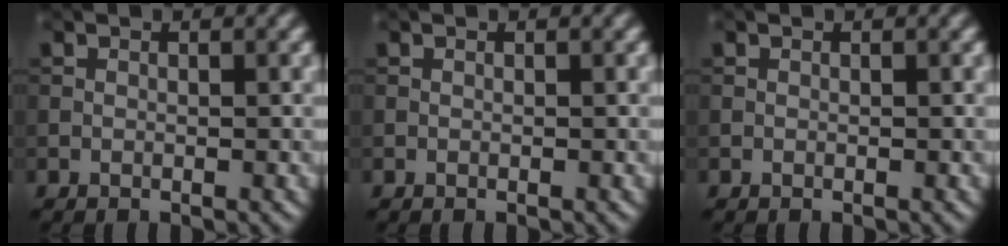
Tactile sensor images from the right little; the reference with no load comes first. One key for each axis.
{"total": 0.0}
{"total": 0.0}